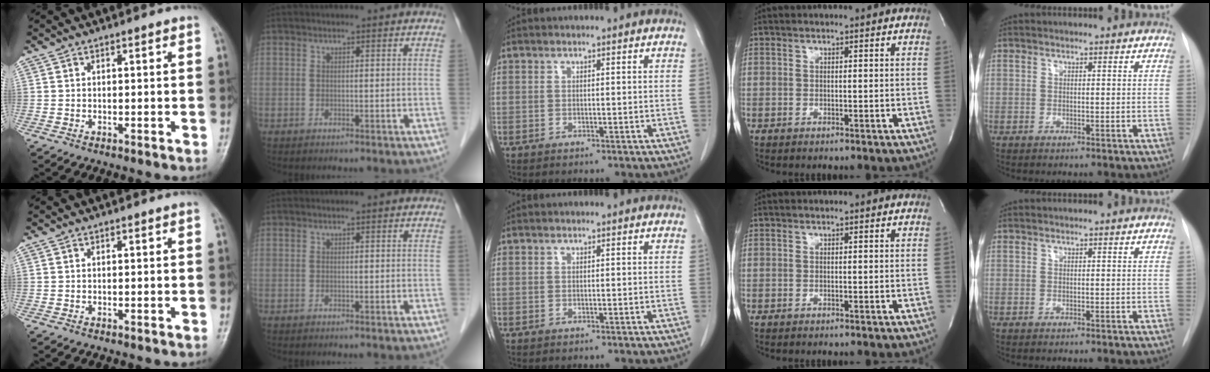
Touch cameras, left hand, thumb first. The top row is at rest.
{}